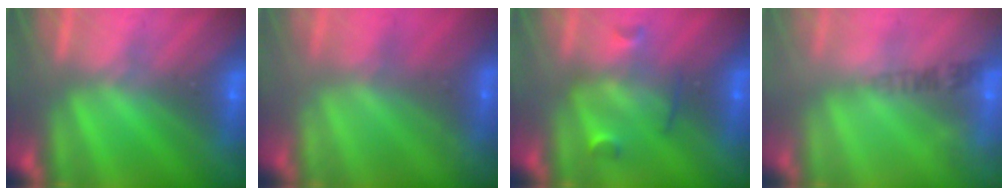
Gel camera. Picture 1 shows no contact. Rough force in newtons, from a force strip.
{"total": 2.1}
{"total": 3.0}
{"total": 2.5}